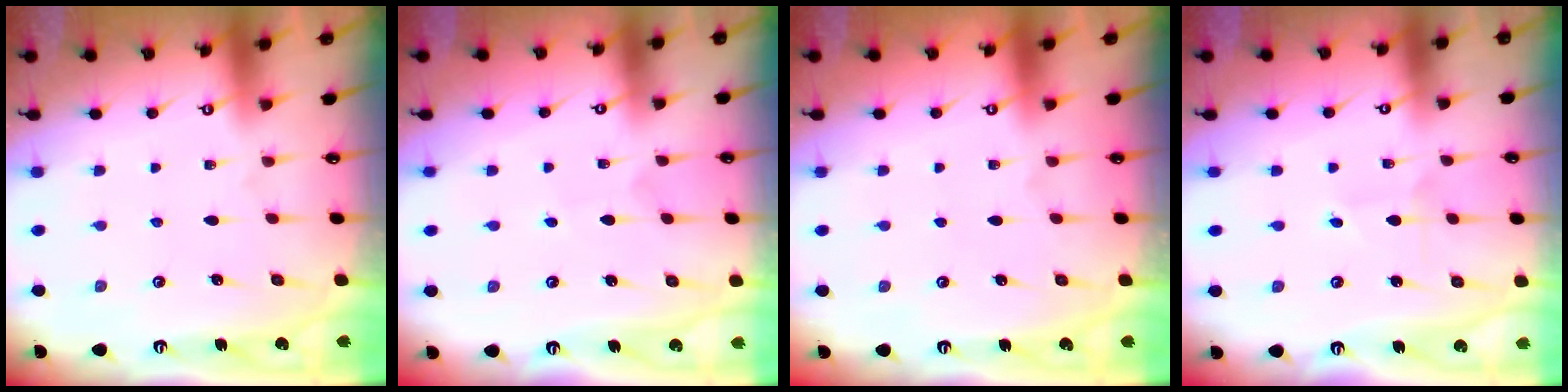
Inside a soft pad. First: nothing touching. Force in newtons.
{"total": 2.9, "press": 2.8, "slide": 0.2}
{"total": 0.0}
{"total": 1.9, "press": 1.9, "slide": 0.1}